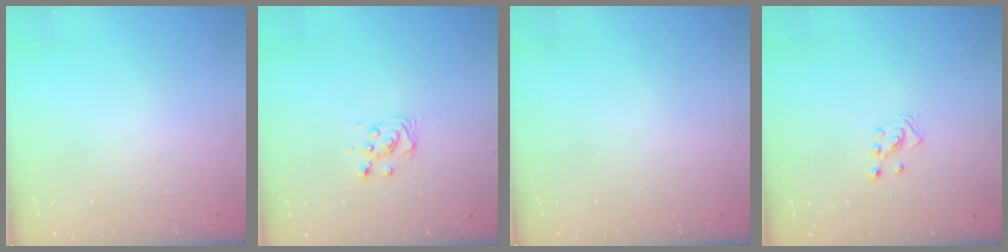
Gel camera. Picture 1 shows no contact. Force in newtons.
{"total": 3.8, "press": 3.7, "slide": 0.5}
{"total": 0.0}
{"total": 2.5, "press": 2.4, "slide": 0.8}